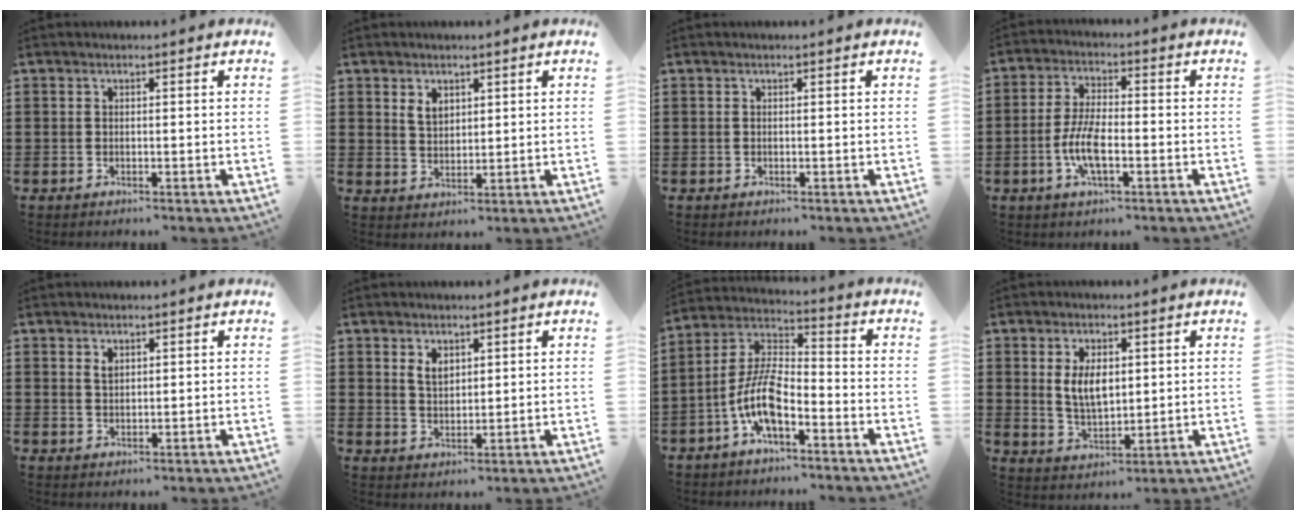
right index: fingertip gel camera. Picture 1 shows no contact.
{"total": 2.9, "force": [1.7, 1.9, 1.5], "torque": [-0.035, 0.006, 0.031]}
{"total": 0.0}
{"total": 7.0, "force": [-2.0, 2.4, 6.2], "torque": [-0.146, -0.008, -0.046]}
{"total": 1.3, "force": [0.8, 0.8, 0.7], "torque": [-0.017, 0.003, 0.014]}
{"total": 3.0, "force": [1.8, 1.8, 1.6], "torque": [-0.037, 0.006, 0.033]}
{"total": 9.5, "force": [-4.6, 3.8, 7.5], "torque": [-0.178, -0.003, -0.093]}
{"total": 5.7, "force": [1.2, 3.1, 4.7], "torque": [-0.091, 0.006, 0.018]}